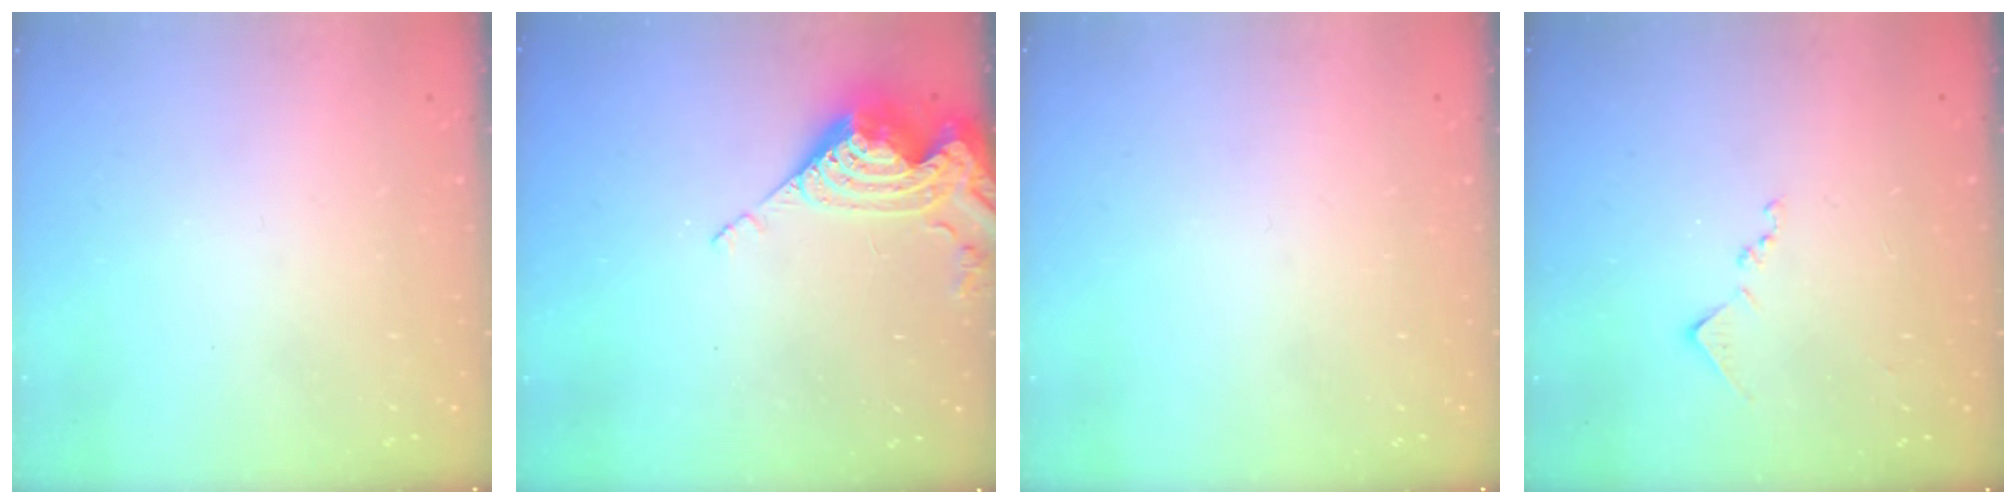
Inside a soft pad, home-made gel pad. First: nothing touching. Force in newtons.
{"total": 9.7, "press": 9.7, "slide": 0.9}
{"total": 0.0}
{"total": 7.6, "press": 7.6, "slide": 0.6}